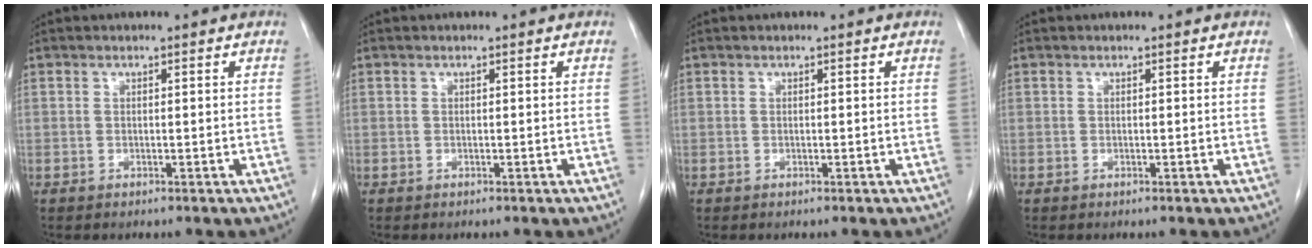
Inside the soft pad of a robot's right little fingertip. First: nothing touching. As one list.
[{"total": 0.0}, {"total": 0.0}, {"total": 0.0}]